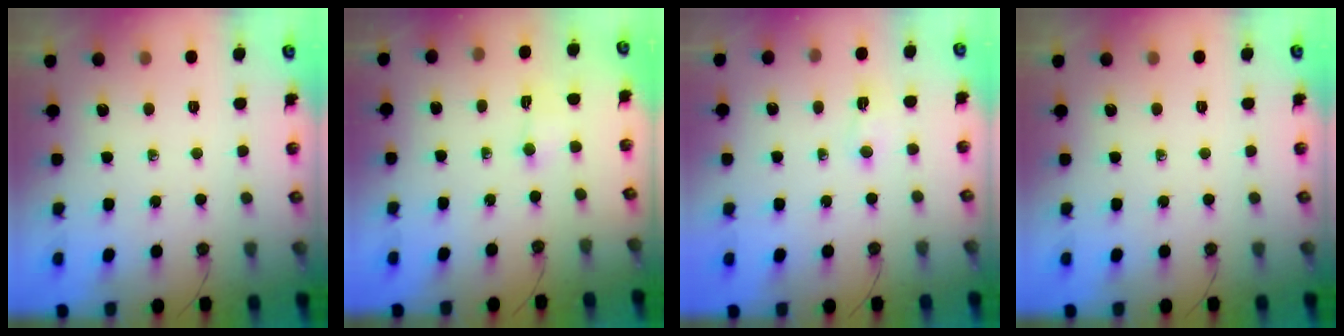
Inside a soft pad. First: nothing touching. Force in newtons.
{"total": 1.5, "press": 1.3, "slide": 0.8}
{"total": 2.8, "press": 2.7, "slide": 0.7}
{"total": 0.0}